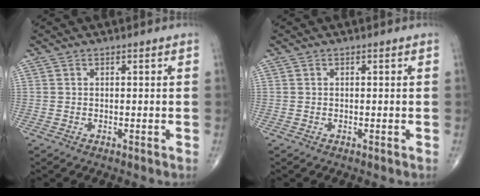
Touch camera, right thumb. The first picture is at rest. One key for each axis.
{"total": 0.0}